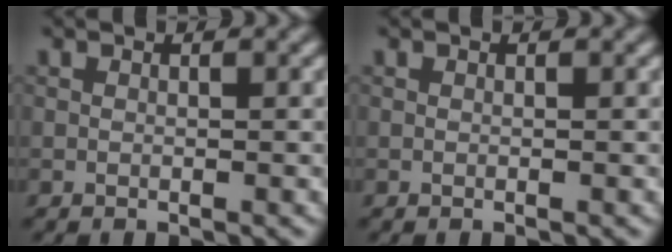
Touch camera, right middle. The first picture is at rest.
{"total": 0.0}